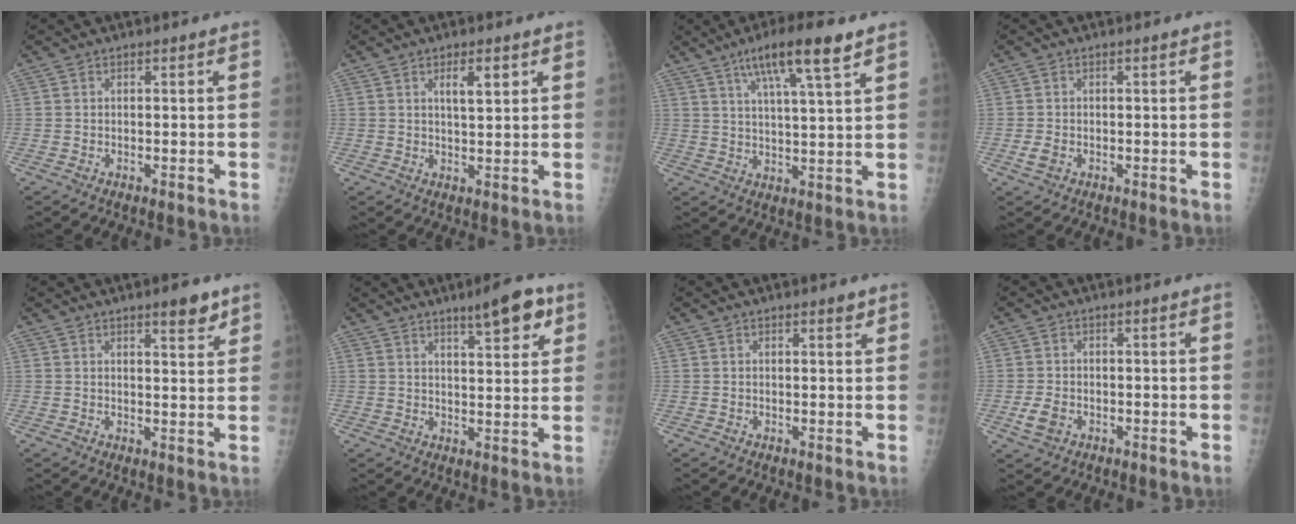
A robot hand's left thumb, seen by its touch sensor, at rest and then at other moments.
{"total": 4.1, "force": [1.9, 1.3, 3.4], "torque": [-0.049, -0.012, 0.033]}
{"total": 11.0, "force": [6.4, 1.2, 8.8], "torque": [-0.153, -0.018, 0.109]}
{"total": 2.0, "force": [-0.7, 1.3, 1.3], "torque": [-0.028, 0.002, -0.015]}
{"total": 4.3, "force": [3.0, 1.1, 2.8], "torque": [-0.030, -0.020, 0.042]}
{"total": 7.8, "force": [4.8, 2.0, 5.8], "torque": [-0.071, -0.023, 0.070]}
{"total": 0.9, "force": [0.6, 0.2, 0.5], "torque": [-0.006, -0.004, 0.009]}
{"total": 3.5, "force": [-1.3, 2.4, 2.2], "torque": [-0.042, 0.004, -0.023]}